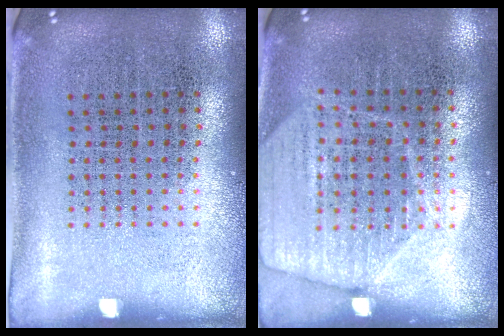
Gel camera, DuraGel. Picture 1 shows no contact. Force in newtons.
{"total": 1.8, "press": 1.6, "slide": 0.7}